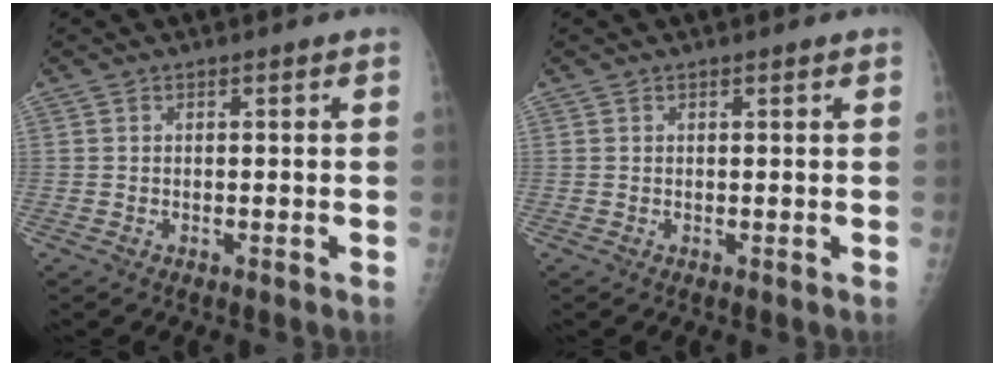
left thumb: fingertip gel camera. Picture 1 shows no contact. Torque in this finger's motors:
{"motor_torque": [-0.06, -0.02, 0.02, -0.03, -0.06]}